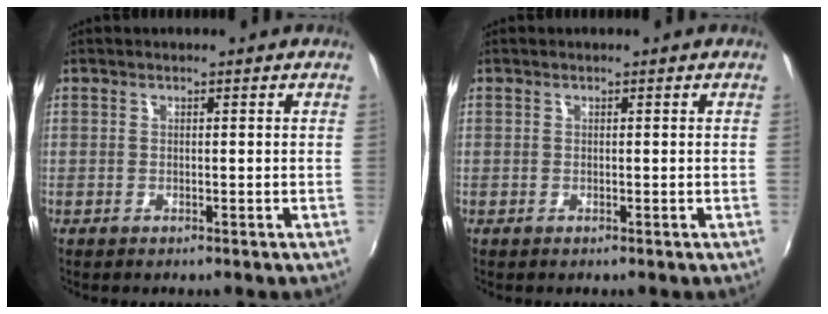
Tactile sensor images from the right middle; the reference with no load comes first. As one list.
[{"total": 0.0}]